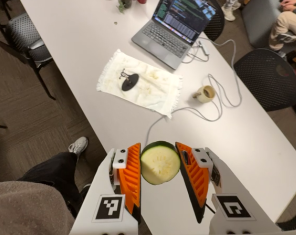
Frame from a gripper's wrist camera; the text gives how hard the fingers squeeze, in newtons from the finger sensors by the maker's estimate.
{"total": 8.6, "left": 8.6, "right": 8.7}